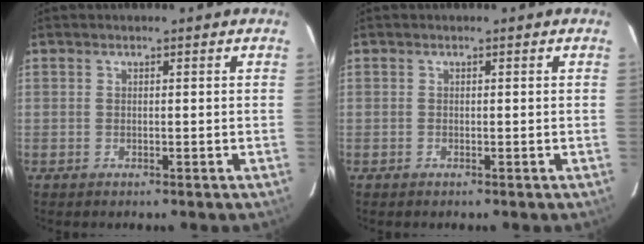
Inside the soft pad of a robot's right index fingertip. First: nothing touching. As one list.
[{"total": 0.0}]